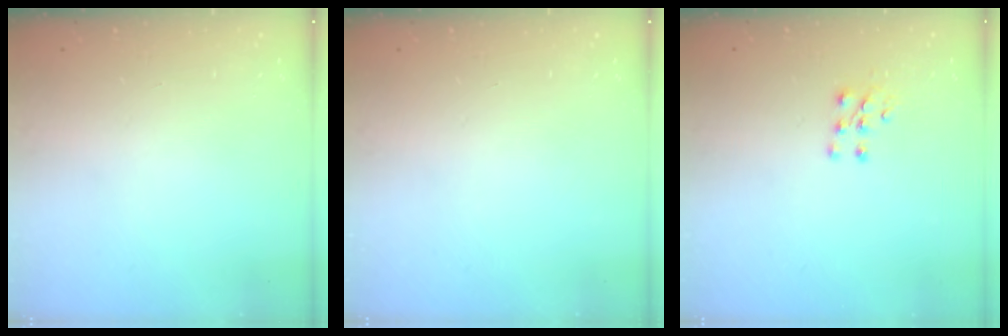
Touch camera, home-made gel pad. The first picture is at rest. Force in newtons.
{"total": 0.0}
{"total": 6.0, "press": 6.0, "slide": 0.5}